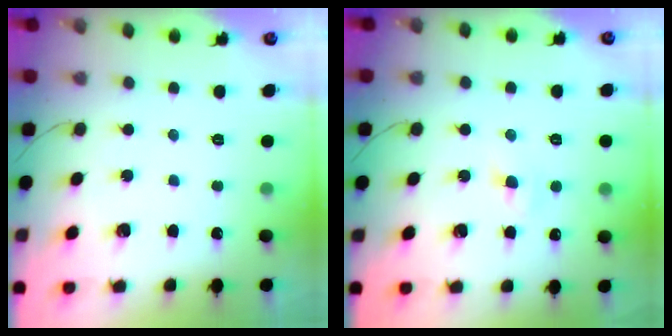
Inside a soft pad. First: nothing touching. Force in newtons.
{"total": 3.3, "press": 3.2, "slide": 1.1}